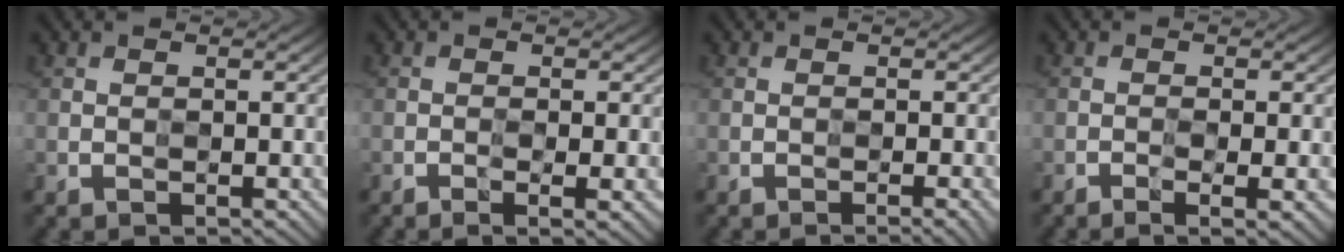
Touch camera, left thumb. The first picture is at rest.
{"total": 2.6, "force": [-0.8, 0.4, 2.4], "torque": [-0.046, -0.004, -0.014]}
{"total": 1.3, "force": [-0.7, 0.2, 1.1], "torque": [-0.011, 0.002, -0.012]}
{"total": 3.0, "force": [-1.1, 0.5, 2.7], "torque": [-0.053, -0.004, -0.019]}